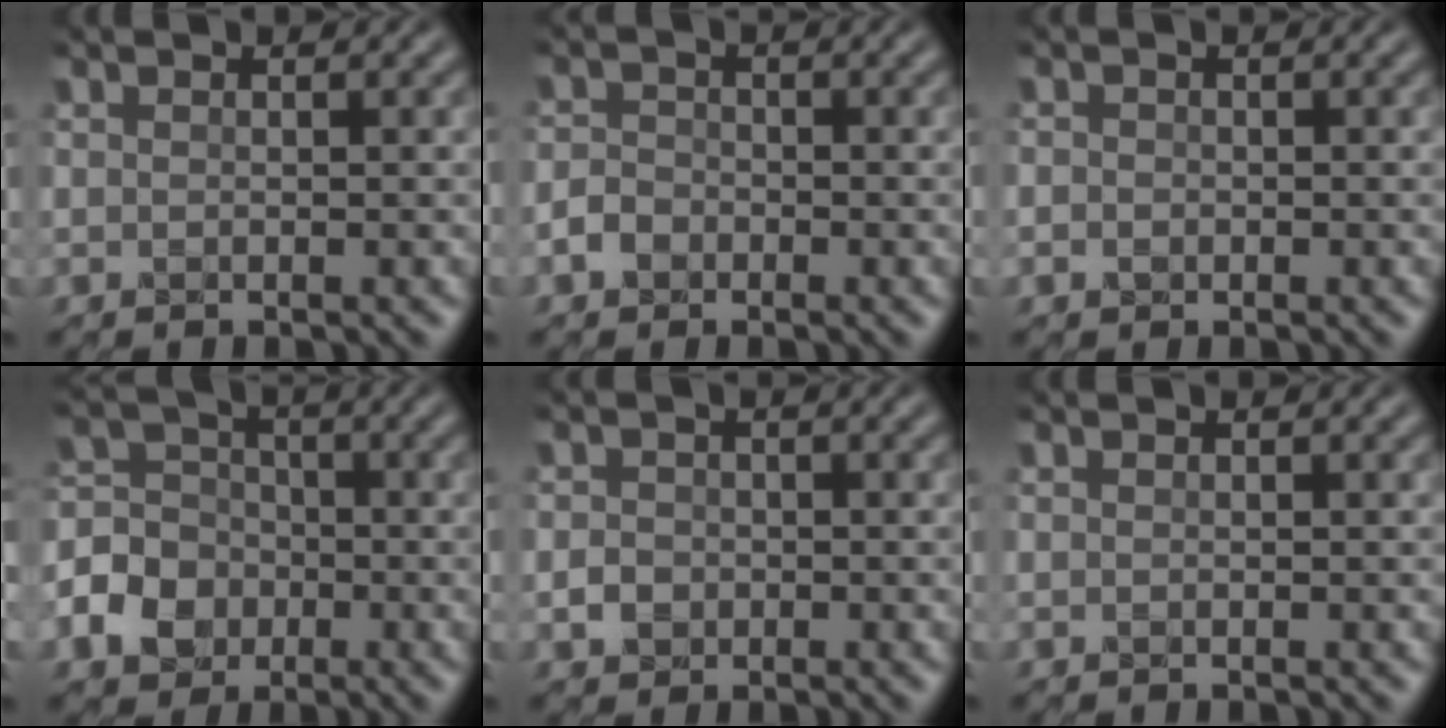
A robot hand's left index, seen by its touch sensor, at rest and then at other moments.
{"total": 2.1, "force": [-1.1, 1.6, 0.8], "torque": [-0.013, 0.001, -0.029]}
{"total": 1.4, "force": [-0.2, 1.3, 0.5], "torque": [0.002, 0.000, -0.011]}
{"total": 6.9, "force": [-2.7, 5.8, 2.8], "torque": [-0.061, 0.002, -0.080]}
{"total": 1.6, "force": [-0.5, 1.4, 0.6], "torque": [-0.008, -0.001, -0.015]}
{"total": 0.0}